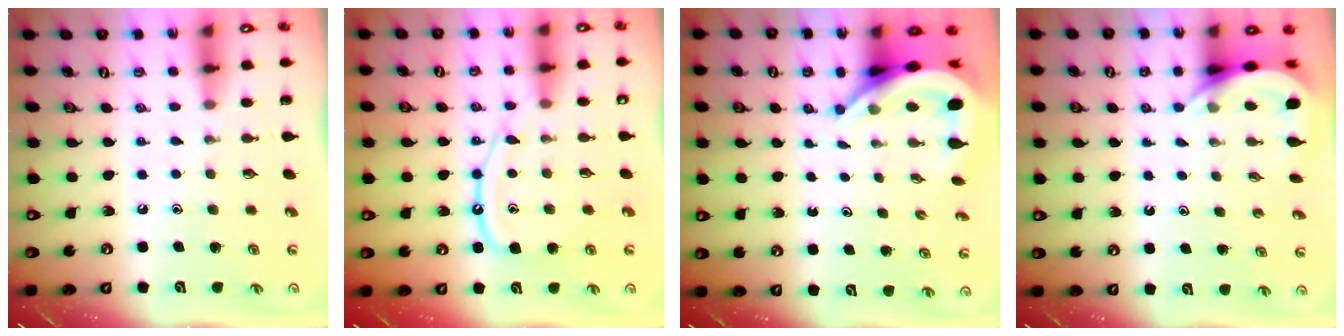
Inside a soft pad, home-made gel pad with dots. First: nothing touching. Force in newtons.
{"total": 11.0, "press": 11.0, "slide": 0.7}
{"total": 8.5, "press": 8.4, "slide": 1.0}
{"total": 5.4, "press": 5.4, "slide": 0.3}